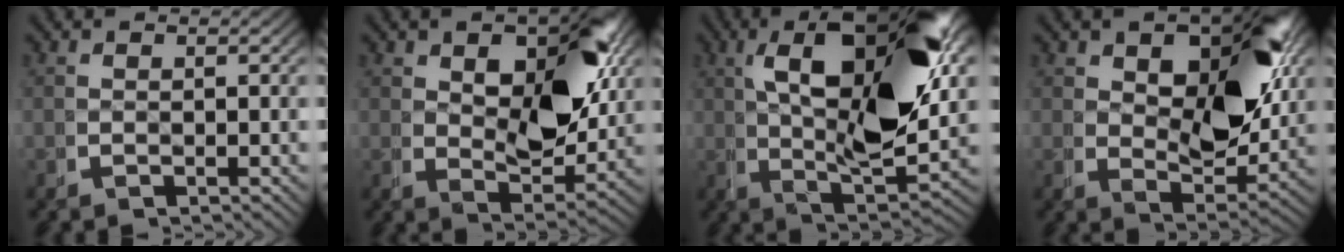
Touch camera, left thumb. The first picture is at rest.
{"total": 8.7, "force": [2.0, 4.6, 7.1], "torque": [-0.111, -0.032, 0.047]}
{"total": 18.3, "force": [2.8, 7.8, 16.3], "torque": [-0.260, -0.011, 0.053]}
{"total": 10.0, "force": [2.3, 5.3, 8.3], "torque": [-0.124, -0.033, 0.052]}